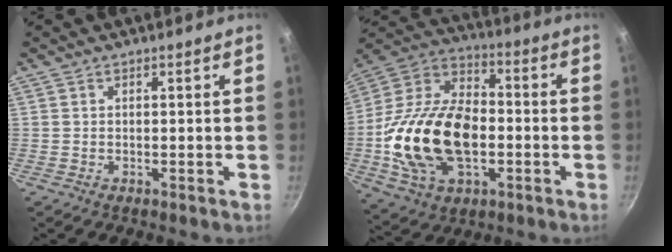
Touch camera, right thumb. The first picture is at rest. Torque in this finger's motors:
{"motor_torque": [2.29, 2.47, 1.42, -1.35, 0.36]}